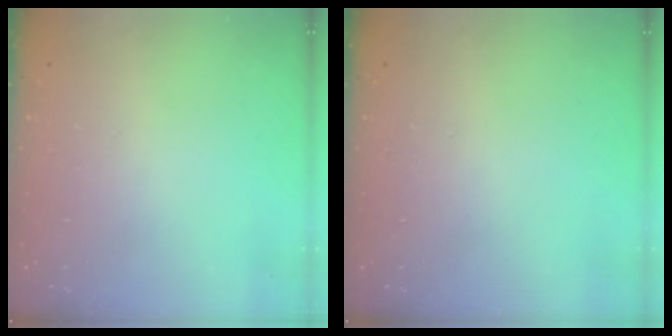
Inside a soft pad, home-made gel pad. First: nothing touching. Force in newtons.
{"total": 0.0}